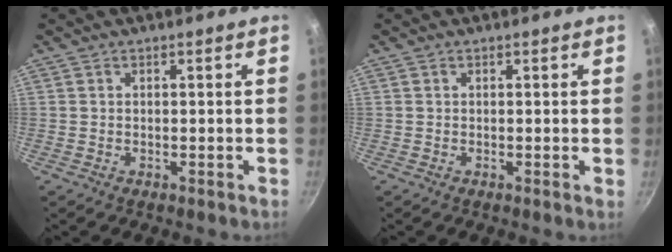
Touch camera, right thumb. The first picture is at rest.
{"total": 0.0}